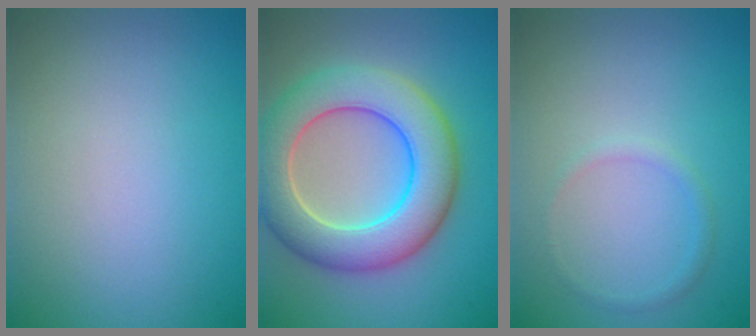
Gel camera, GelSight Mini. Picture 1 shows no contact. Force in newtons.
{"total": 9.1, "press": 9.0, "slide": 0.7}
{"total": 0.9, "press": 0.9, "slide": 0.1}